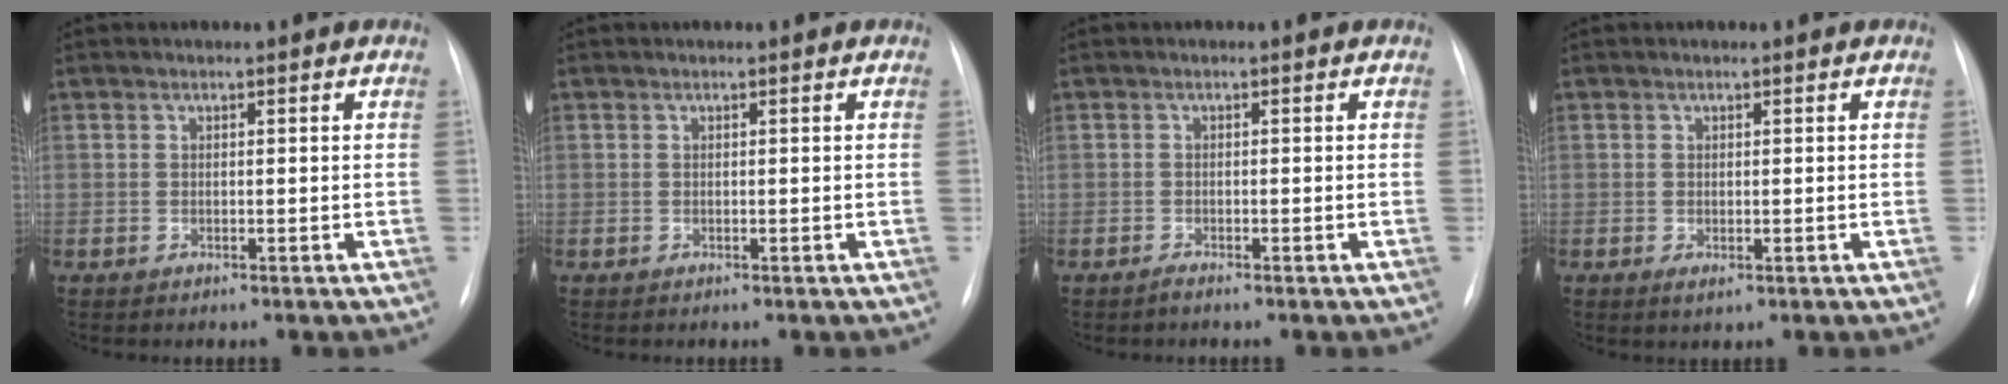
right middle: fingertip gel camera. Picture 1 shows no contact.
{"total": 0.0}
{"total": 0.7, "force": [-0.7, -0.1, 0.3], "torque": [-0.008, -0.003, -0.012]}
{"total": 1.0, "force": [-0.3, 0.5, 0.8], "torque": [-0.013, -0.005, -0.001]}